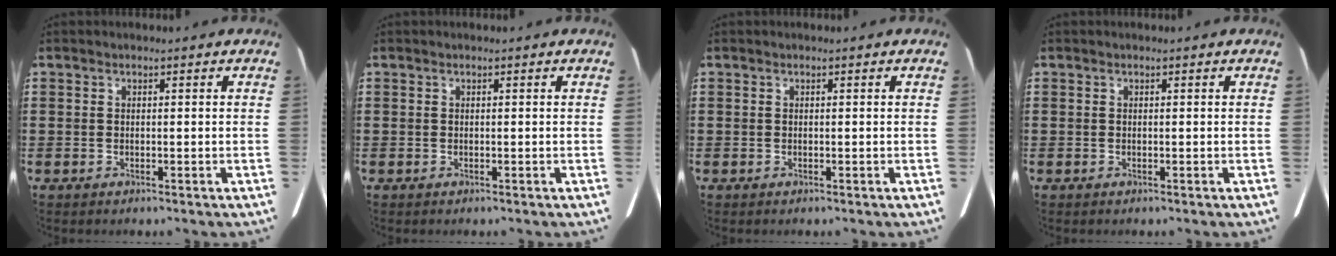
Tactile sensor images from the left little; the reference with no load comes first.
{"total": 0.0}
{"total": 0.0}
{"total": 0.0}